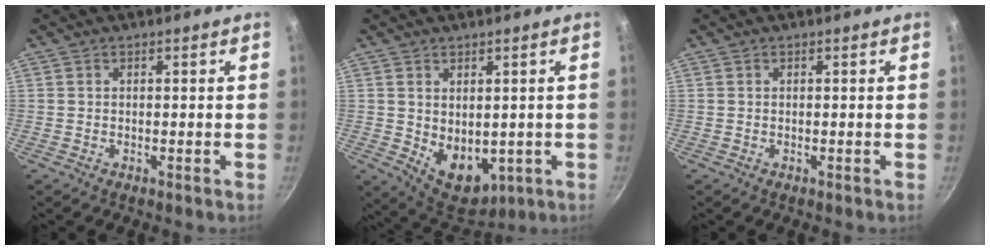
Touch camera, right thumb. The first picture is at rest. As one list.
[{"total": 9.1, "force": [0.0, 6.3, 6.6], "torque": [-0.073, -0.022, 0.023]}, {"total": 0.0}]